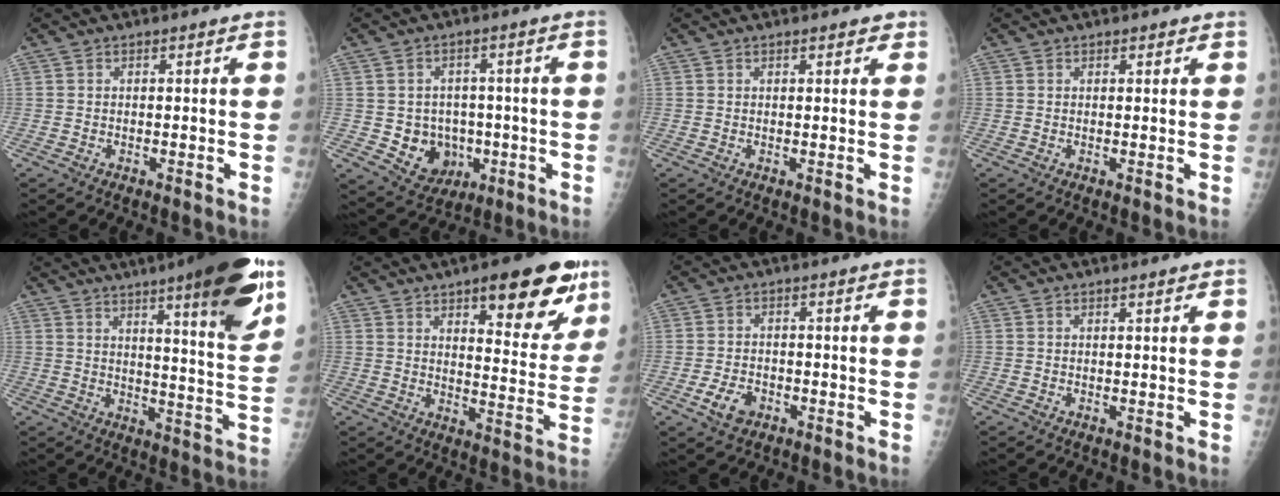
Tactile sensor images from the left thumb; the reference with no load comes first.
{"total": 9.0, "force": [-1.7, 7.9, 4.1], "torque": [-0.024, 0.008, -0.010]}
{"total": 2.1, "force": [1.4, 0.9, 1.3], "torque": [-0.007, -0.003, 0.014]}
{"total": 0.9, "force": [0.7, 0.5, 0.4], "torque": [0.001, -0.003, 0.006]}
{"total": 19.9, "force": [11.5, 3.2, 15.9], "torque": [-0.201, -0.049, 0.159]}
{"total": 18.2, "force": [10.1, 6.4, 13.7], "torque": [-0.137, -0.045, 0.138]}
{"total": 4.8, "force": [-2.2, 3.2, 2.7], "torque": [-0.045, 0.013, -0.036]}
{"total": 0.8, "force": [0.6, 0.2, 0.6], "torque": [-0.008, 0.000, 0.009]}